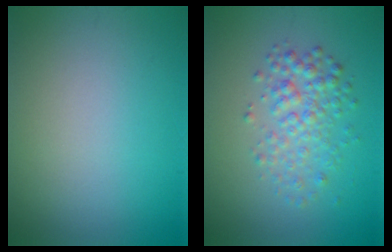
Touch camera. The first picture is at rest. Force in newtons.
{"total": 3.1, "press": 3.1, "slide": 0.1}